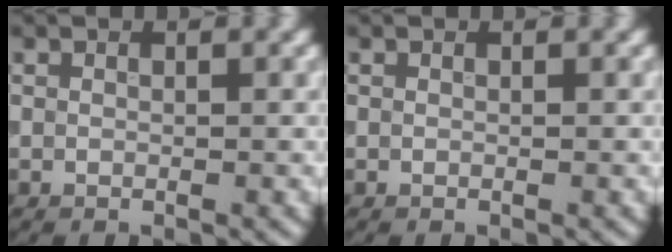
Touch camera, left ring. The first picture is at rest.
{"total": 0.0}